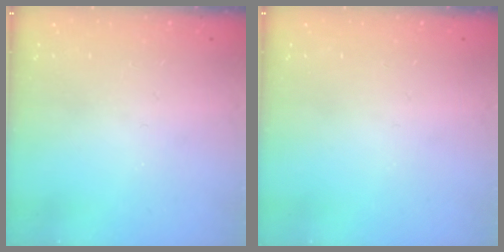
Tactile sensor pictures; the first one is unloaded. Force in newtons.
{"total": 0.0}